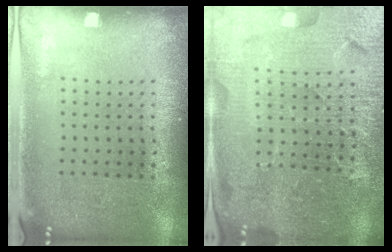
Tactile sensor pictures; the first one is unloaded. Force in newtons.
{"total": 5.5, "press": 5.1, "slide": 2.3}